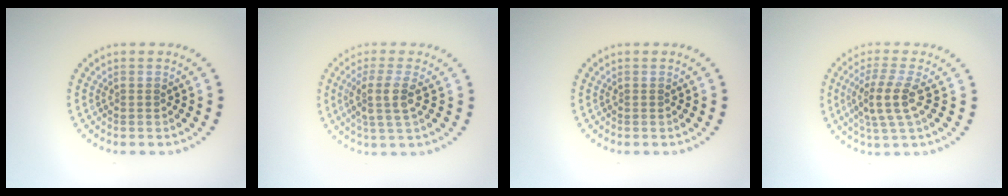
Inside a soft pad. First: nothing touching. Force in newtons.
{"total": 3.2, "press": 2.5, "slide": 2.0}
{"total": 0.0}
{"total": 3.5, "press": 2.9, "slide": 1.9}